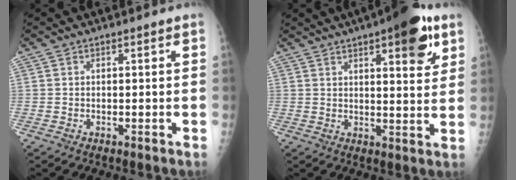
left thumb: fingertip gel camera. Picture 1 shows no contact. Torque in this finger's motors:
{"motor_torque": [1.40, 1.15, 0.90, -1.03, 0.23]}